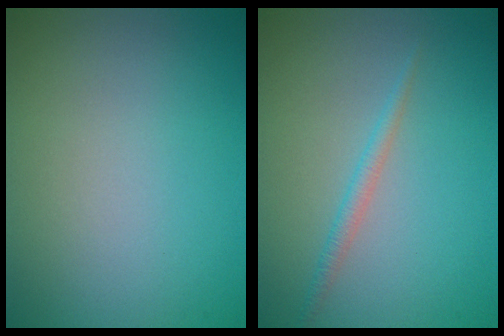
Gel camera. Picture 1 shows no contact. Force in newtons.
{"total": 1.2, "press": 1.2, "slide": 0.0}